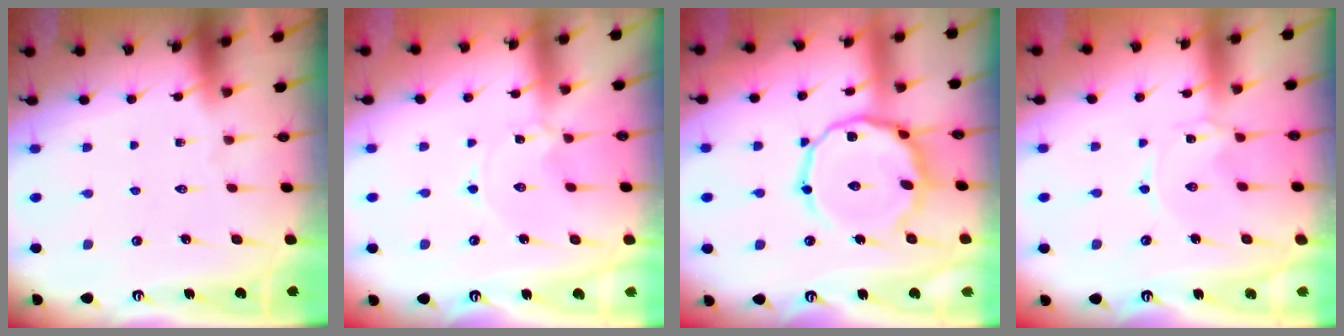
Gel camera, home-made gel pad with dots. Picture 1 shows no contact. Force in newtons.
{"total": 0.0}
{"total": 14.8, "press": 14.8, "slide": 1.1}
{"total": 0.0}